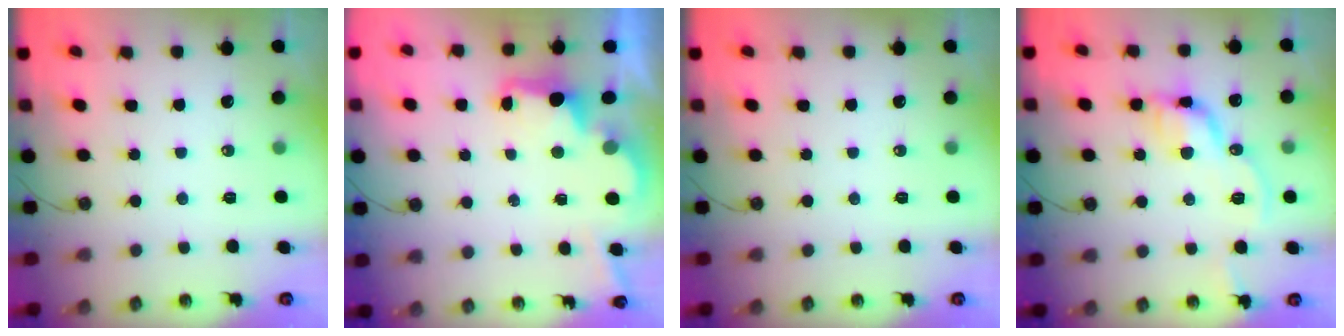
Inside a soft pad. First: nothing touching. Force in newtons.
{"total": 2.7, "press": 2.6, "slide": 0.8}
{"total": 0.0}
{"total": 10.9, "press": 10.8, "slide": 1.2}